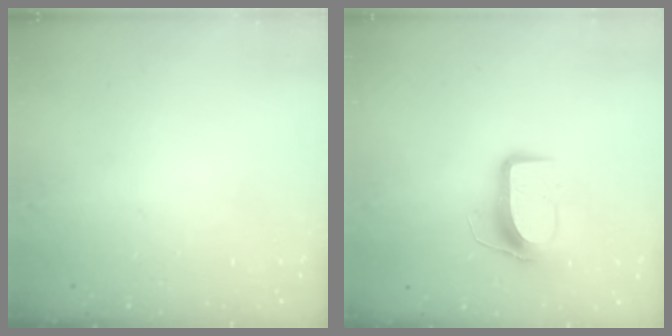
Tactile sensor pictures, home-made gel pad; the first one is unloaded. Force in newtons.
{"total": 9.2, "press": 9.2, "slide": 0.3}